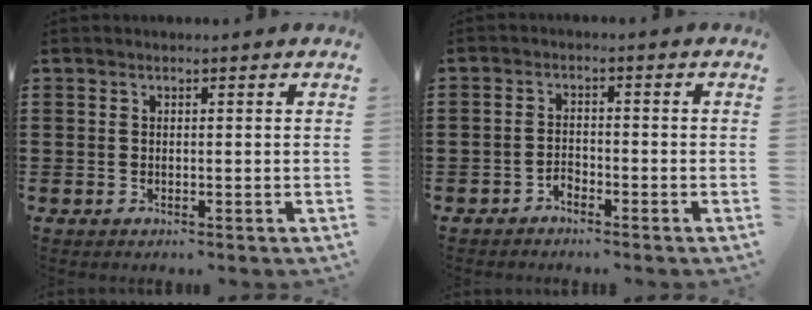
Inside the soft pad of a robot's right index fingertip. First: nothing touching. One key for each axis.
{"total": 1.8, "fx": -1.7, "fy": 0.7, "fz": 0.1, "tx": -0.010, "ty": 0.002, "tz": -0.036}